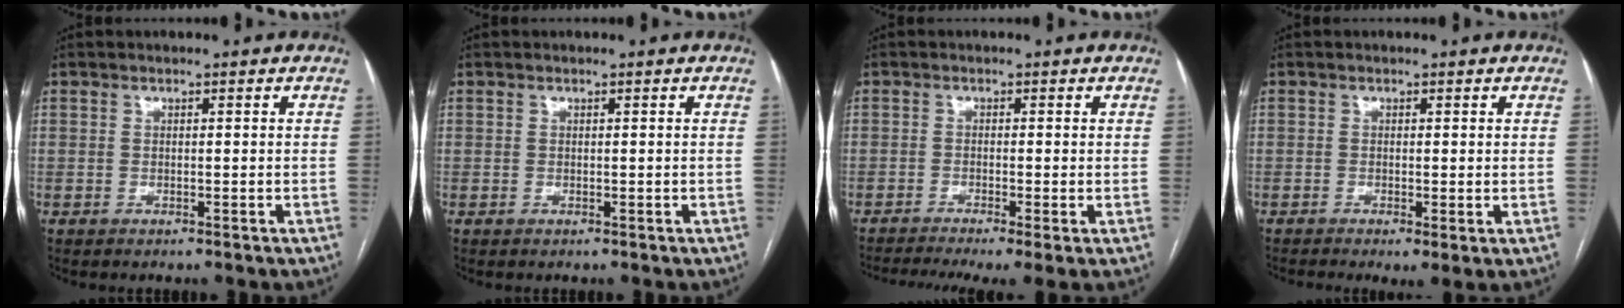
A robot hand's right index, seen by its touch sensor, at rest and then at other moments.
{"total": 0.0}
{"total": 8.7, "force": [-6.0, 1.0, 6.2], "torque": [-0.102, -0.011, -0.099]}
{"total": 3.0, "force": [-1.0, 0.8, 2.6], "torque": [-0.041, -0.010, -0.016]}